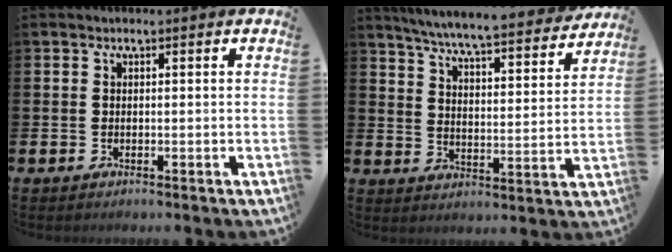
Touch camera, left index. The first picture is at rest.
{"total": 6.9, "force": [6.5, -0.1, 2.2], "torque": [-0.062, -0.054, 0.107]}